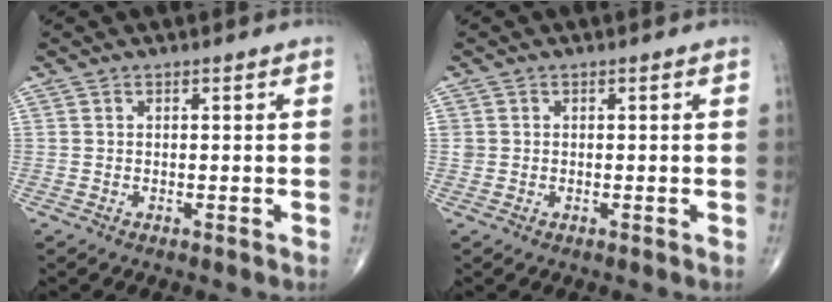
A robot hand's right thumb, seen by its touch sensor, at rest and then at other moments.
{"total": 1.2, "force": [0.1, 1.1, 0.2], "torque": [0.005, 0.003, 0.003]}